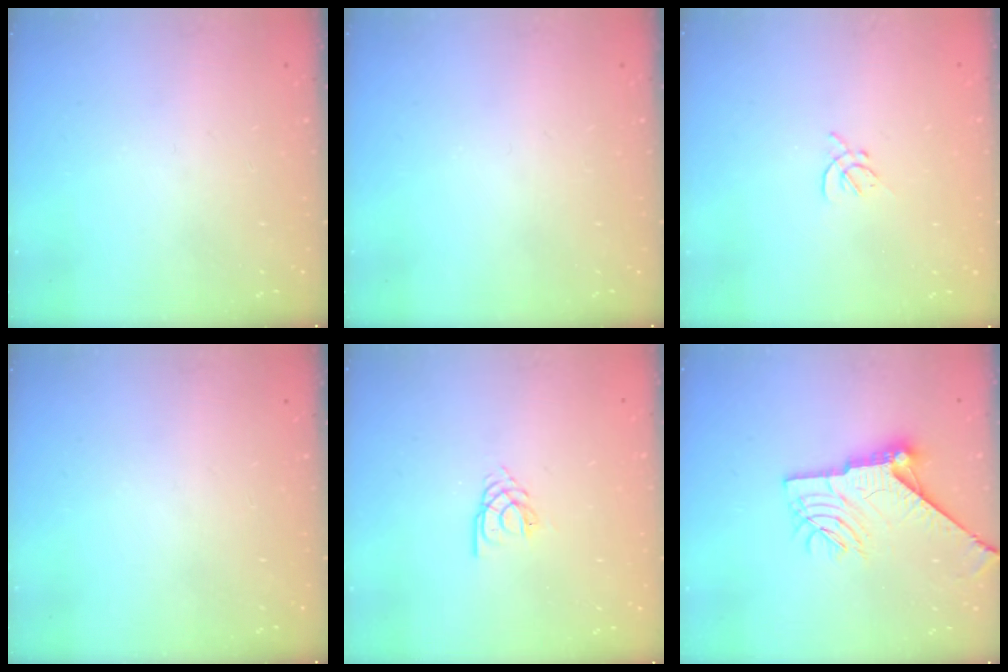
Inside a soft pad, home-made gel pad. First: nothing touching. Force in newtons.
{"total": 0.0}
{"total": 1.6, "press": 1.5, "slide": 0.5}
{"total": 0.0}
{"total": 2.6, "press": 2.6, "slide": 0.3}
{"total": 14.0, "press": 13.9, "slide": 0.9}